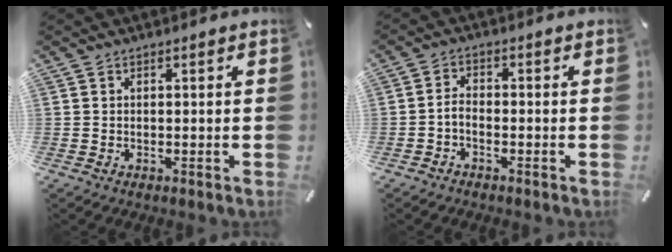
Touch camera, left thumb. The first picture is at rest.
{"total": 2.6, "force": [-1.5, 1.3, 1.6], "torque": [-0.035, 0.009, -0.032]}